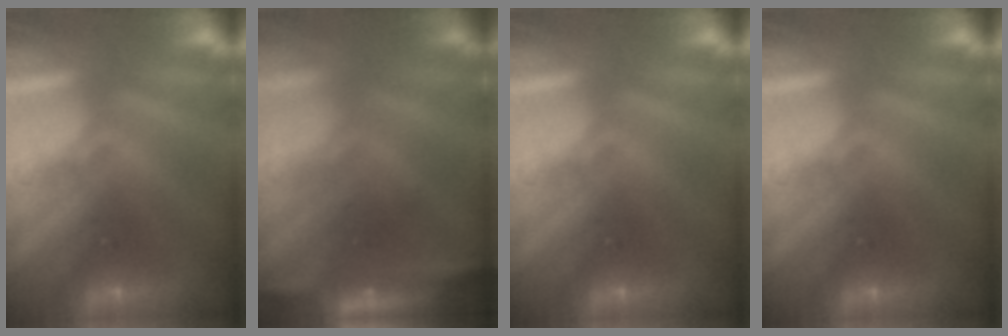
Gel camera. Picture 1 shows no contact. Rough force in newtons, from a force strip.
{"total": 7.6}
{"total": 0.0}
{"total": 0.0}